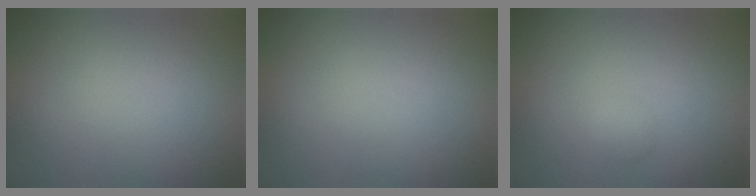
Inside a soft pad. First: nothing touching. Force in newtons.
{"total": 0.0}
{"total": 0.8, "press": 0.8, "slide": 0.1}